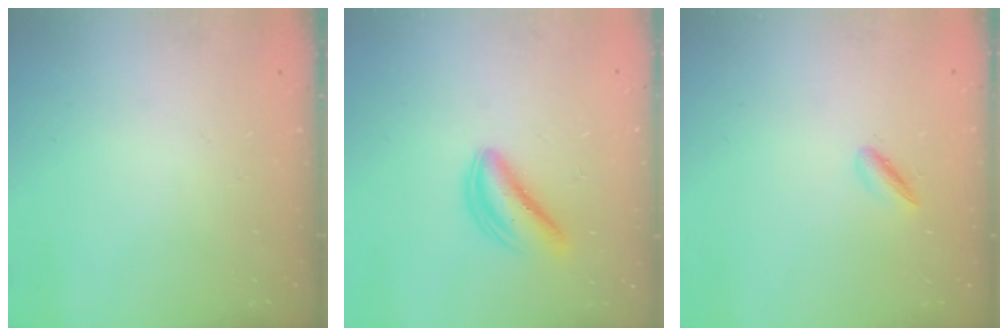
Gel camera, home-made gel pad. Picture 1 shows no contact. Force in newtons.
{"total": 6.0, "press": 6.0, "slide": 0.2}
{"total": 2.8, "press": 2.8, "slide": 0.6}